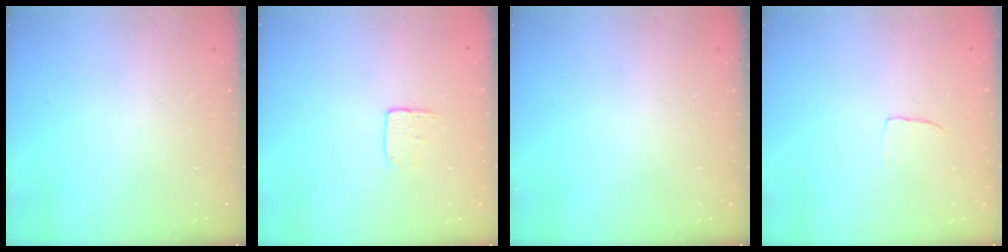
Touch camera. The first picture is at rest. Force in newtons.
{"total": 5.4, "press": 5.4, "slide": 0.4}
{"total": 0.0}
{"total": 2.4, "press": 2.4, "slide": 0.1}